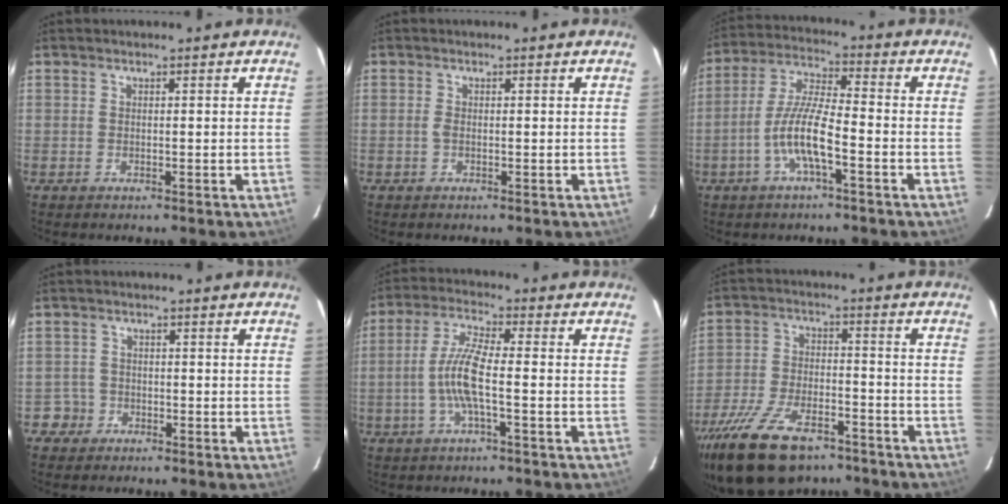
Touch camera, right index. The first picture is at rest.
{"total": 0.9, "force": [-0.2, 0.4, 0.8], "torque": [-0.017, 0.000, -0.005]}
{"total": 9.5, "force": [-3.8, 1.5, 8.5], "torque": [-0.181, 0.004, -0.074]}
{"total": 2.9, "force": [-1.5, 2.5, -0.6], "torque": [0.014, 0.023, -0.024]}
{"total": 8.2, "force": [-1.9, 0.9, 7.9], "torque": [-0.169, 0.003, -0.038]}
{"total": 17.8, "force": [-12.8, 8.0, 9.5], "torque": [-0.208, -0.025, -0.219]}